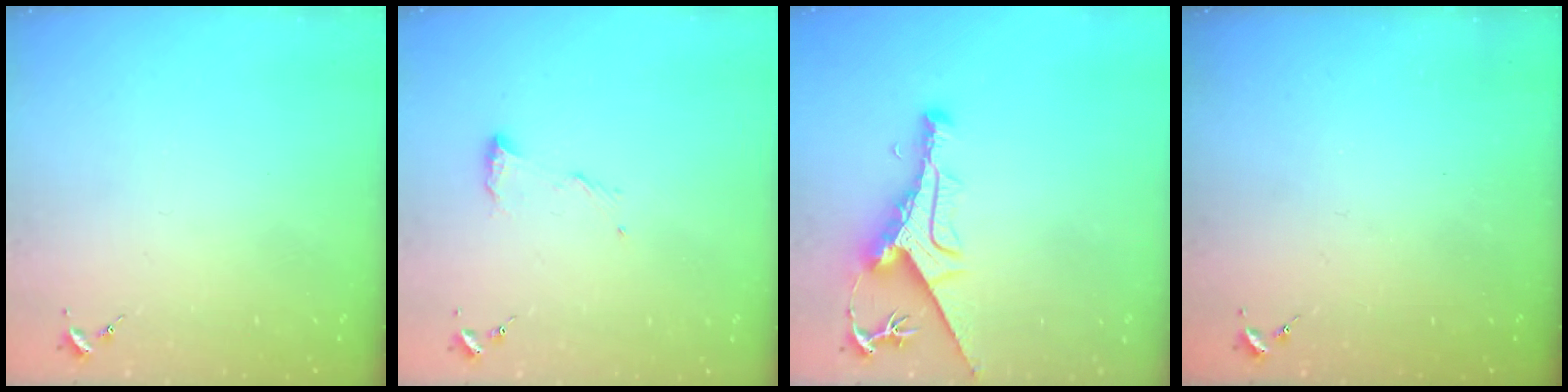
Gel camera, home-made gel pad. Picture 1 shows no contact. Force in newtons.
{"total": 7.6, "press": 7.6, "slide": 0.2}
{"total": 9.9, "press": 9.8, "slide": 1.3}
{"total": 0.0}